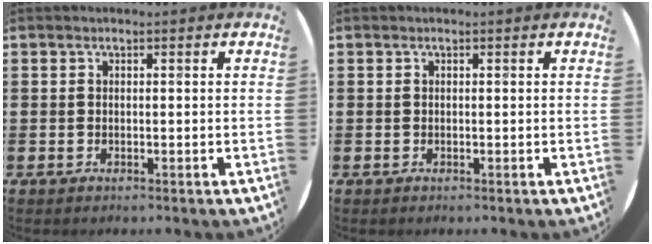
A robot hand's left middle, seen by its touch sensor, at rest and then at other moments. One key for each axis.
{"total": 0.0}